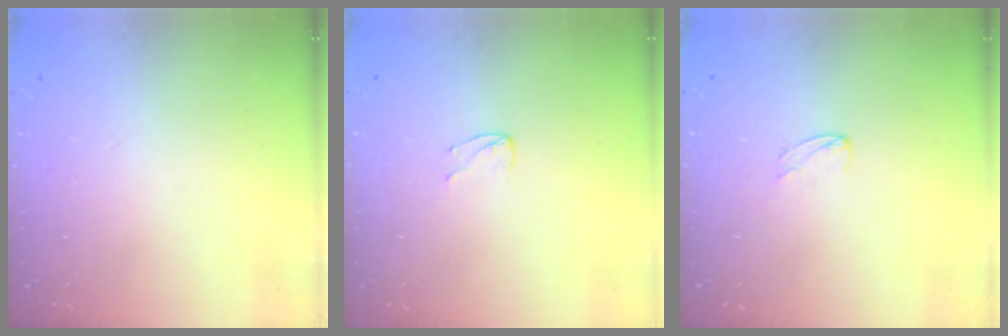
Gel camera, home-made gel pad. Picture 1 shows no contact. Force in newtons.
{"total": 3.0, "press": 3.0, "slide": 0.3}
{"total": 2.0, "press": 2.0, "slide": 0.2}